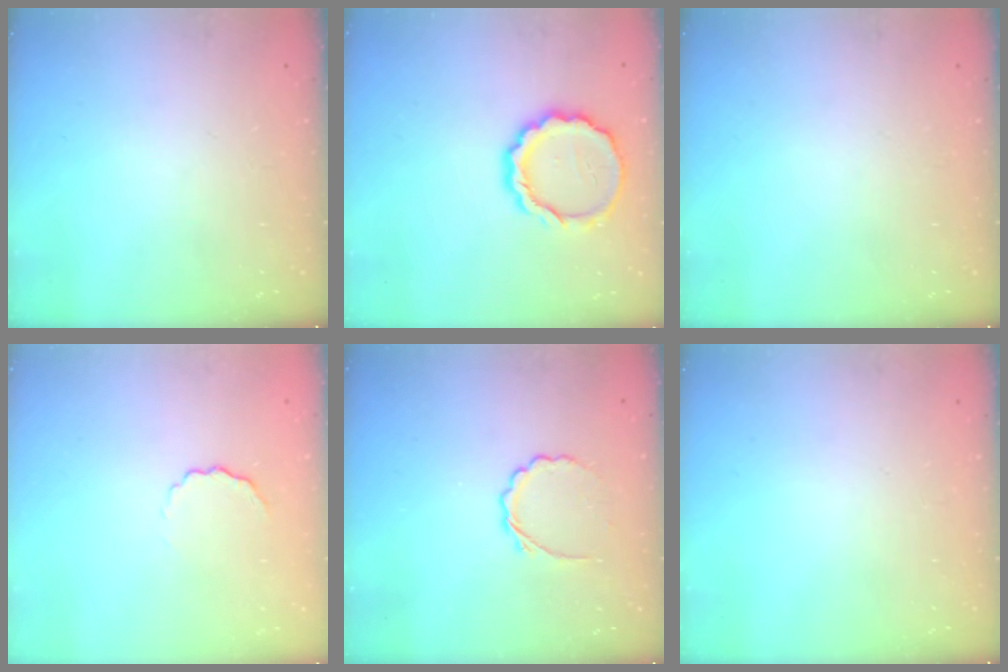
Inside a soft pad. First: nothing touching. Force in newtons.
{"total": 11.8, "press": 11.5, "slide": 2.4}
{"total": 0.0}
{"total": 3.4, "press": 3.4, "slide": 0.7}
{"total": 3.1, "press": 2.9, "slide": 1.1}
{"total": 0.0}